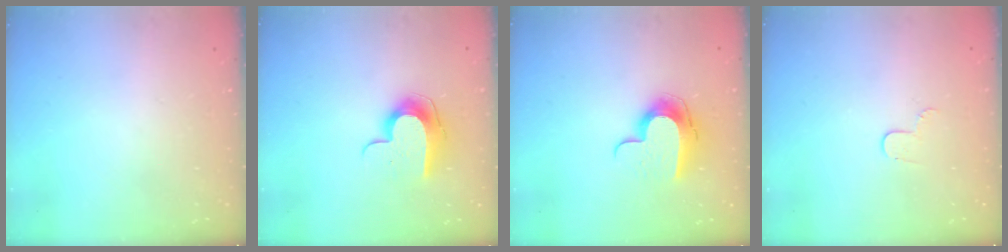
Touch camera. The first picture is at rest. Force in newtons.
{"total": 10.1, "press": 10.0, "slide": 1.0}
{"total": 11.2, "press": 11.1, "slide": 0.7}
{"total": 4.0, "press": 3.9, "slide": 0.3}